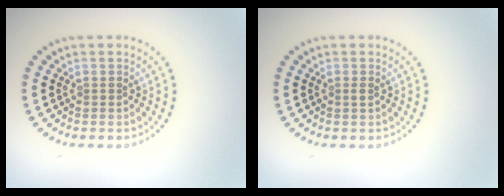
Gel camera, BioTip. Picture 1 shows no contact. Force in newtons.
{"total": 0.5, "press": 0.3, "slide": 0.4}